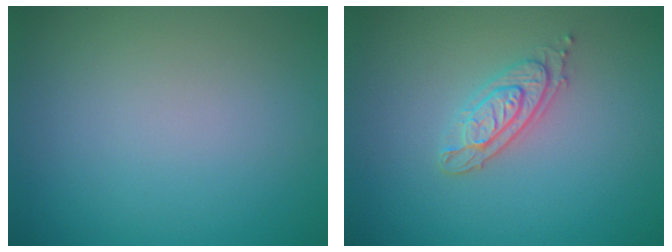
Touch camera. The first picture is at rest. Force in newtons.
{"total": 2.6, "press": 2.4, "slide": 1.0}